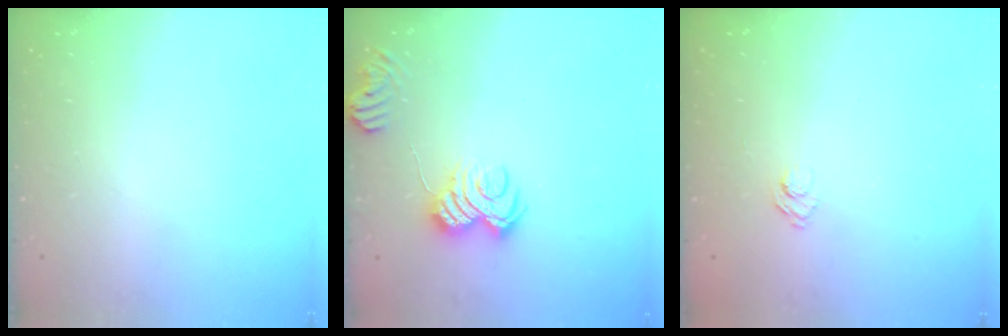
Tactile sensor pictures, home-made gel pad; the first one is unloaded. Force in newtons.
{"total": 6.9, "press": 6.9, "slide": 0.3}
{"total": 3.1, "press": 2.8, "slide": 1.3}